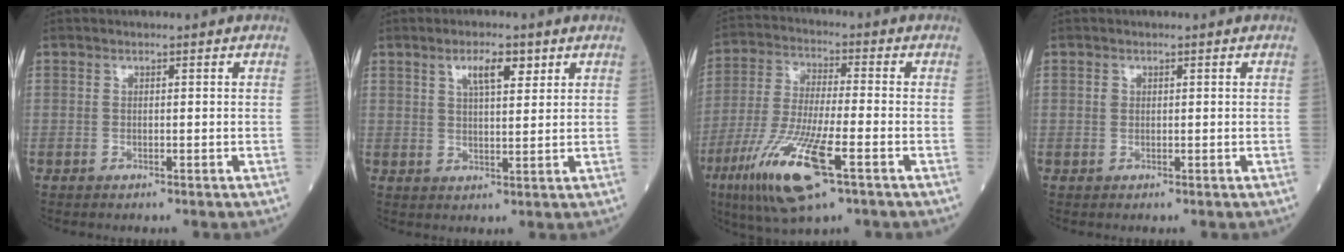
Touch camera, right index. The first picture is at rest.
{"total": 4.8, "force": [2.6, 1.3, 3.8], "torque": [-0.068, 0.004, 0.046]}
{"total": 14.6, "force": [-6.9, 2.1, 12.7], "torque": [-0.260, -0.031, -0.122]}
{"total": 0.8, "force": [0.2, 0.6, 0.3], "torque": [-0.006, 0.000, 0.004]}